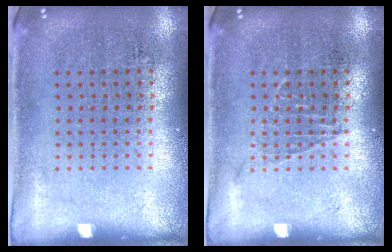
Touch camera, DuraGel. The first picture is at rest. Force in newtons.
{"total": 0.6, "press": 0.6, "slide": 0.1}